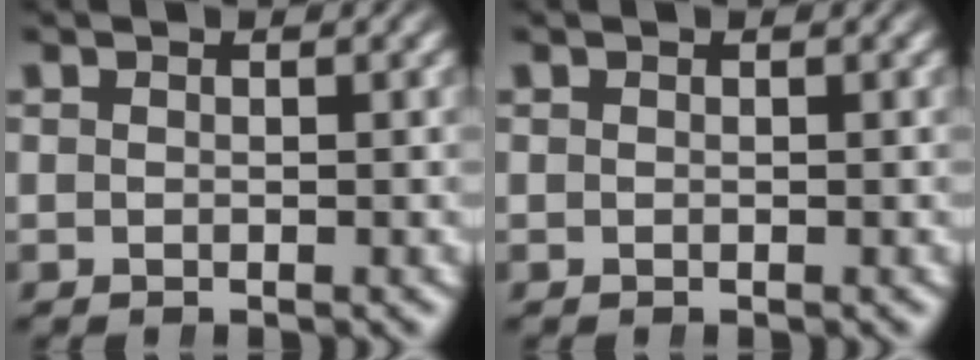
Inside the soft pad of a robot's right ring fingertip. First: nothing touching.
{"total": 0.0}